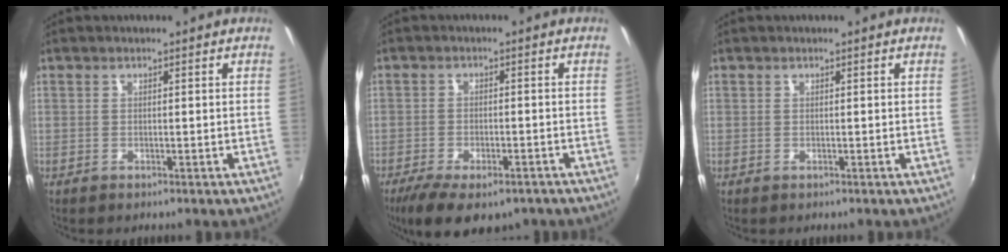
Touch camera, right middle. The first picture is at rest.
{"total": 12.6, "force": [-8.5, 5.1, 7.8], "torque": [-0.167, -0.039, -0.129]}
{"total": 0.0}